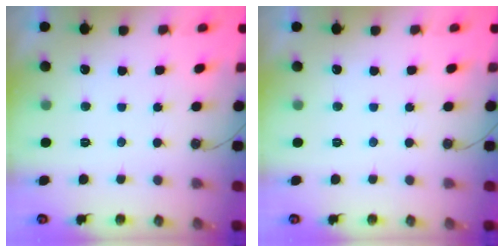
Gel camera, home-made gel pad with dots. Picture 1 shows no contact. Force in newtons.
{"total": 0.0}